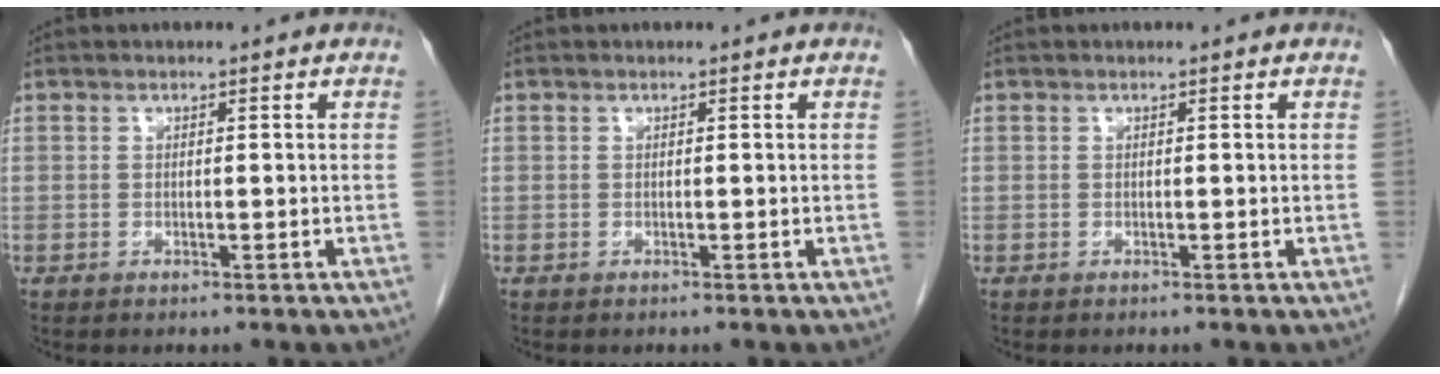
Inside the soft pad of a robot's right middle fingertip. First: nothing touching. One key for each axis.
{"total": 0.0}
{"total": 0.0}